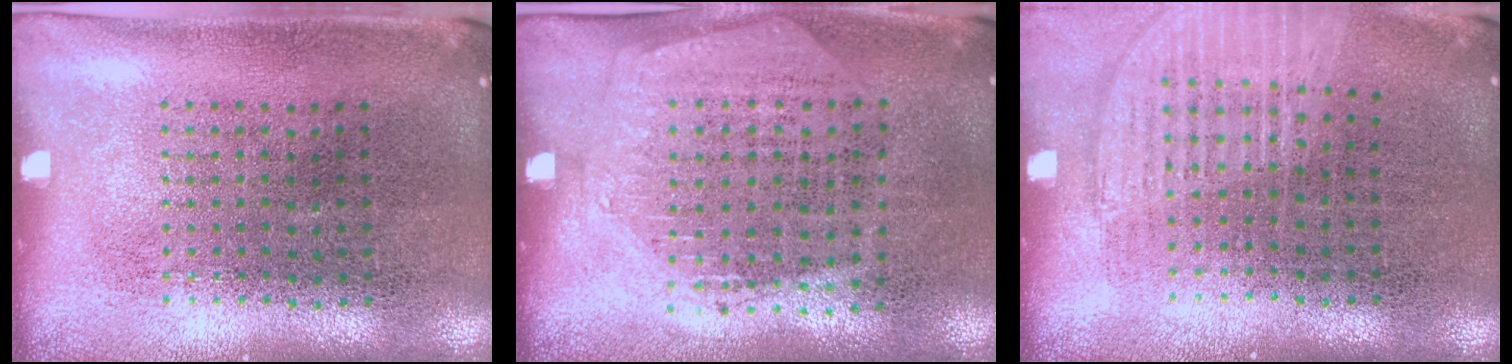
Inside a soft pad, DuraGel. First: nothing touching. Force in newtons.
{"total": 1.4, "press": 1.2, "slide": 0.6}
{"total": 1.2, "press": 1.1, "slide": 0.4}